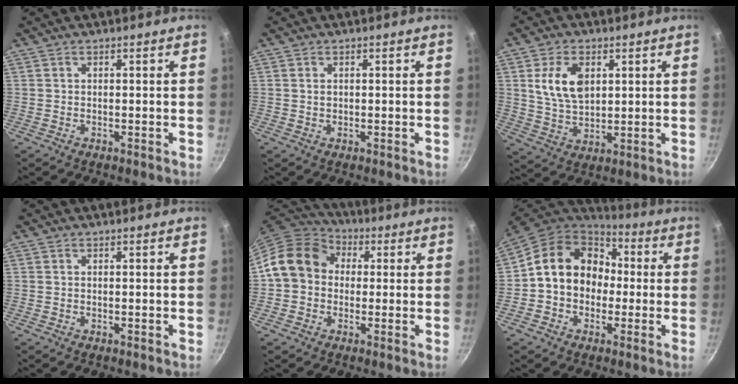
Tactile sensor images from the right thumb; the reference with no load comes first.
{"total": 1.0, "force": [0.1, 0.8, 0.6], "torque": [-0.008, 0.002, 0.003]}
{"total": 9.7, "force": [2.8, 6.2, 6.9], "torque": [-0.116, -0.016, 0.055]}
{"total": 0.0}
{"total": 12.5, "force": [1.3, 10.5, 6.7], "torque": [-0.082, 0.027, 0.002]}
{"total": 15.9, "force": [0.5, 13.2, 8.8], "torque": [-0.112, 0.046, -0.005]}